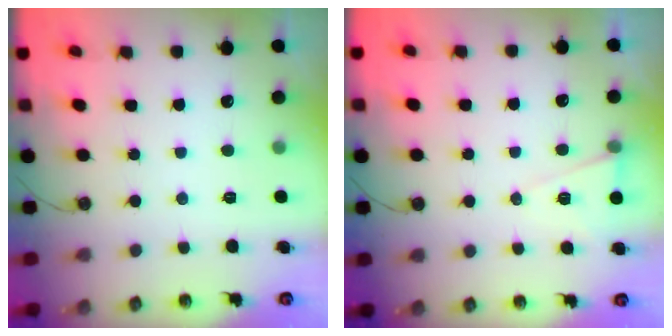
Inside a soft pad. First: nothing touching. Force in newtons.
{"total": 6.9, "press": 5.2, "slide": 4.6}